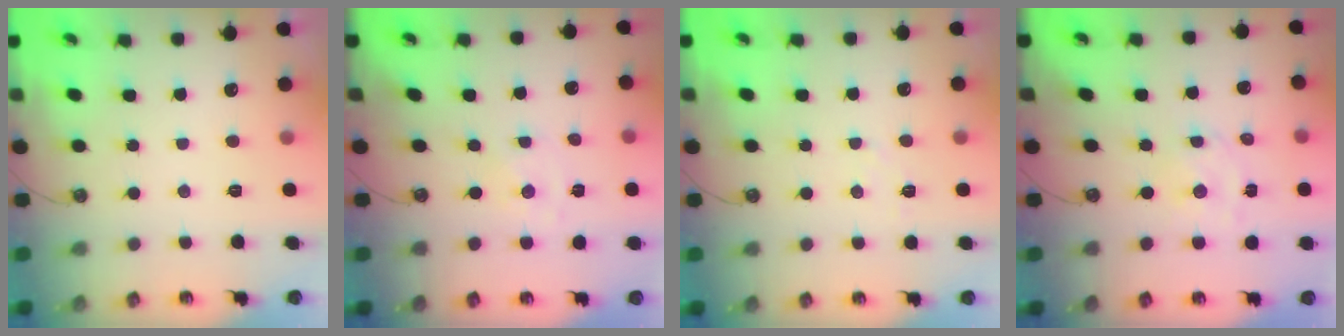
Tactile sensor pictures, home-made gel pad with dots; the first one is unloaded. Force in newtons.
{"total": 0.0}
{"total": 3.9, "press": 3.9, "slide": 0.5}
{"total": 2.6, "press": 2.6, "slide": 0.6}